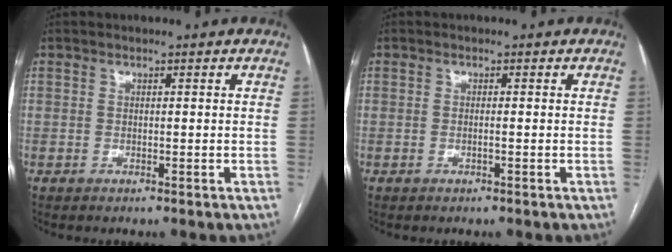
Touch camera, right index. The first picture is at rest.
{"total": 0.7, "force": [-0.2, 0.0, 0.6], "torque": [-0.012, 0.001, -0.003]}